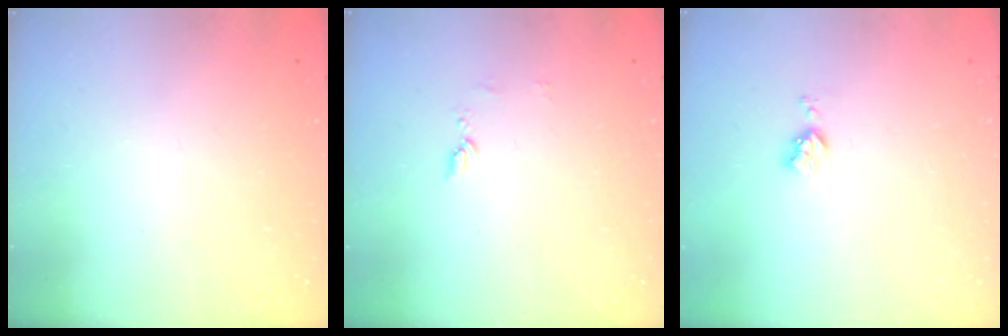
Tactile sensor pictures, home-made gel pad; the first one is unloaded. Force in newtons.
{"total": 5.1, "press": 5.0, "slide": 0.6}
{"total": 4.3, "press": 4.3, "slide": 0.6}